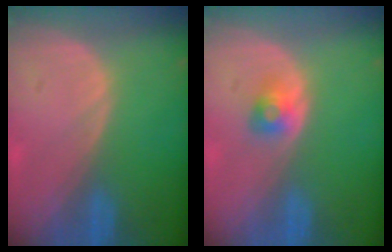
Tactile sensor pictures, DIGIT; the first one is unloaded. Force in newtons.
{"total": 2.6, "press": 2.4, "slide": 1.0}